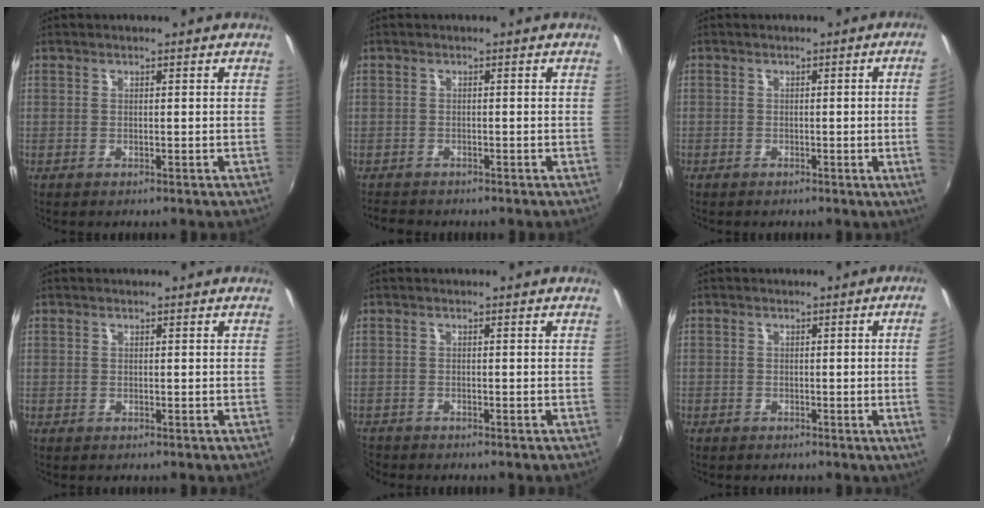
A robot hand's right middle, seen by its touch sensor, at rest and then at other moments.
{"total": 2.2, "force": [-1.9, 1.1, 0.1], "torque": [-0.009, -0.001, -0.037]}
{"total": 3.8, "force": [-0.1, -1.5, 3.5], "torque": [-0.053, -0.011, 0.002]}
{"total": 0.0}
{"total": 2.9, "force": [-2.7, 1.0, 0.3], "torque": [-0.019, -0.012, -0.055]}
{"total": 3.8, "force": [-0.3, -1.2, 3.6], "torque": [-0.058, -0.012, -0.002]}